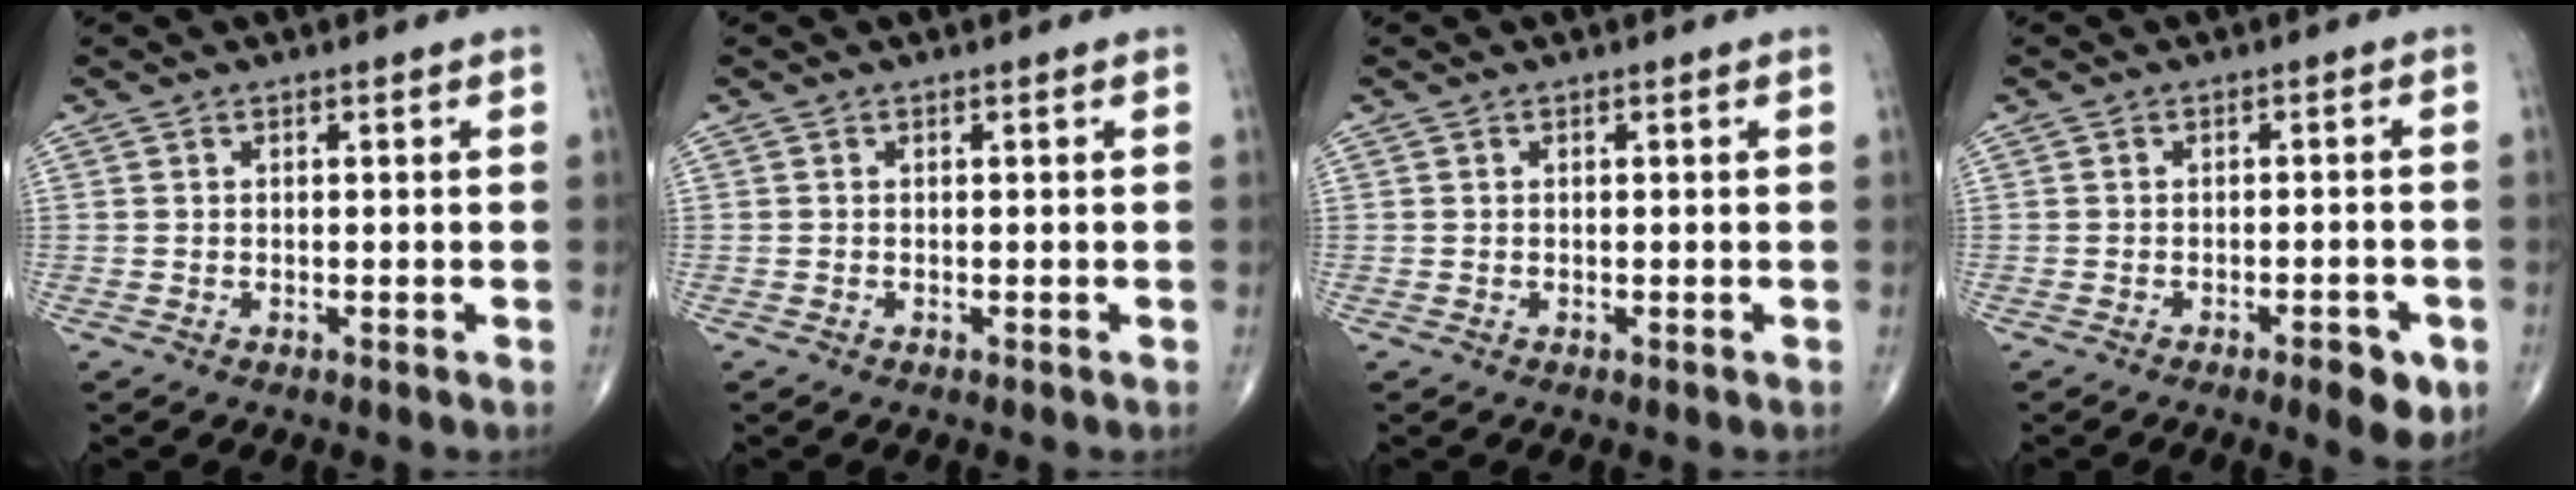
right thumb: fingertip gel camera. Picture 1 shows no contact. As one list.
[{"total": 0.0}, {"total": 0.0}, {"total": 5.2, "force": [-2.5, 2.0, 4.1], "torque": [-0.040, 0.004, -0.026]}]